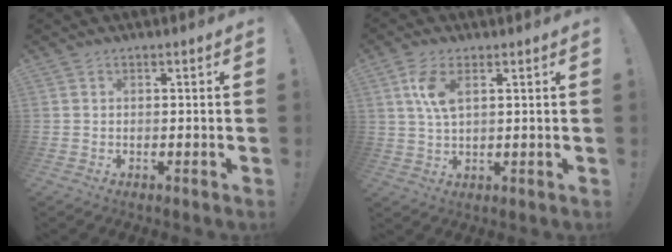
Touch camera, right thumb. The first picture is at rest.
{"total": 7.0, "force": [2.6, 3.1, 5.8], "torque": [-0.121, -0.007, 0.043]}